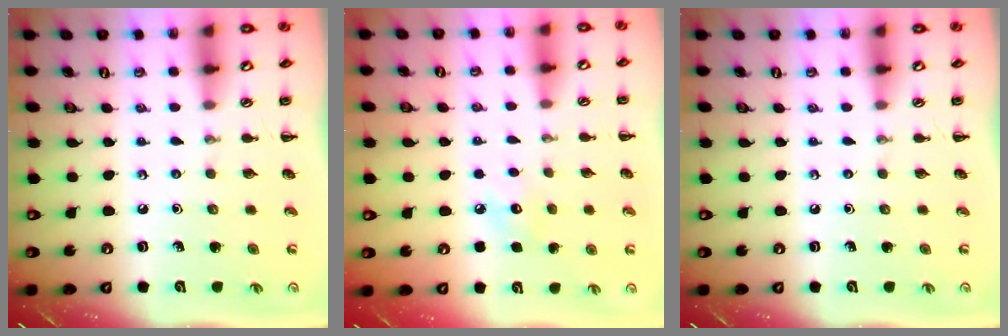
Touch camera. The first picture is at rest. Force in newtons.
{"total": 6.4, "press": 6.1, "slide": 1.8}
{"total": 0.0}